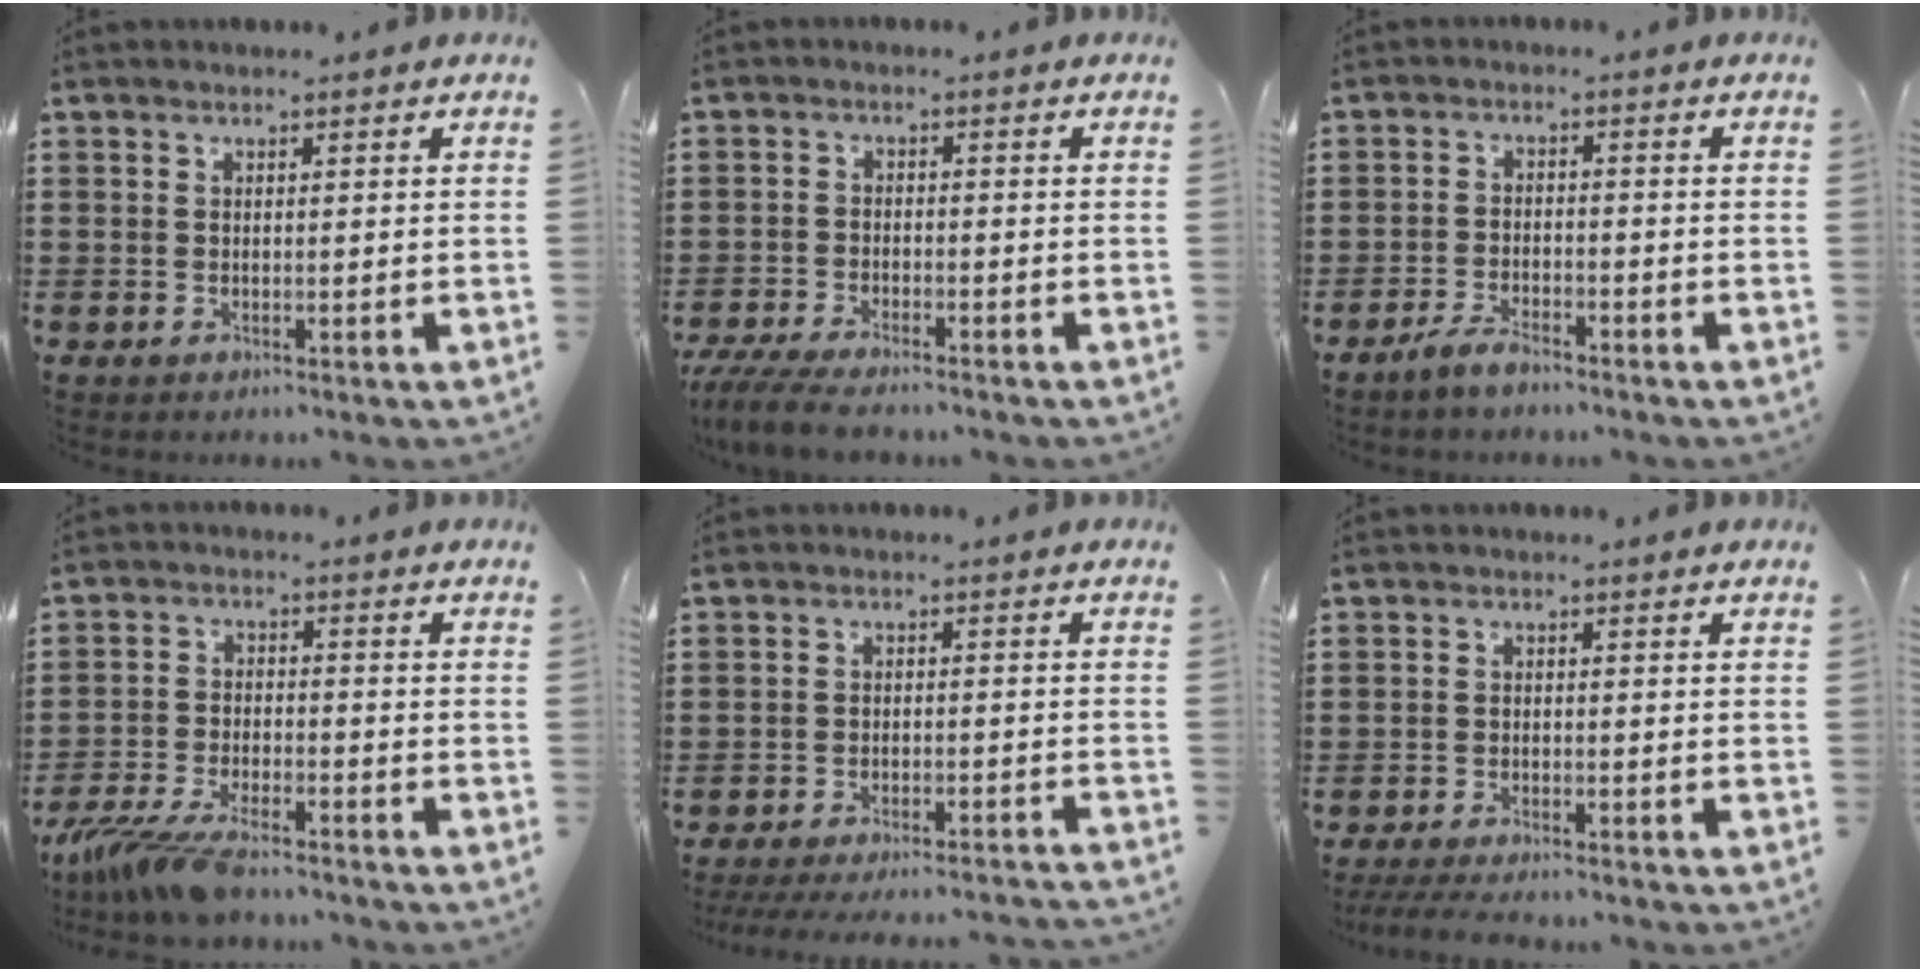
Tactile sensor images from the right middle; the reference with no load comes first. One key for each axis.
{"total": 5.1, "fx": -4.8, "fy": 0.8, "fz": 1.8, "tx": -0.047, "ty": -0.009, "tz": -0.098}
{"total": 3.4, "fx": -3.1, "fy": 0.8, "fz": 1.3, "tx": -0.029, "ty": 0.005, "tz": -0.061}
{"total": 7.5, "fx": -6.3, "fy": 1.4, "fz": 3.8, "tx": -0.095, "ty": -0.007, "tz": -0.124}
{"total": 4.3, "fx": -4.1, "fy": -0.1, "fz": 1.0, "tx": -0.013, "ty": -0.004, "tz": -0.083}
{"total": 3.2, "fx": -3.1, "fy": 0.3, "fz": 0.8, "tx": -0.020, "ty": -0.003, "tz": -0.066}